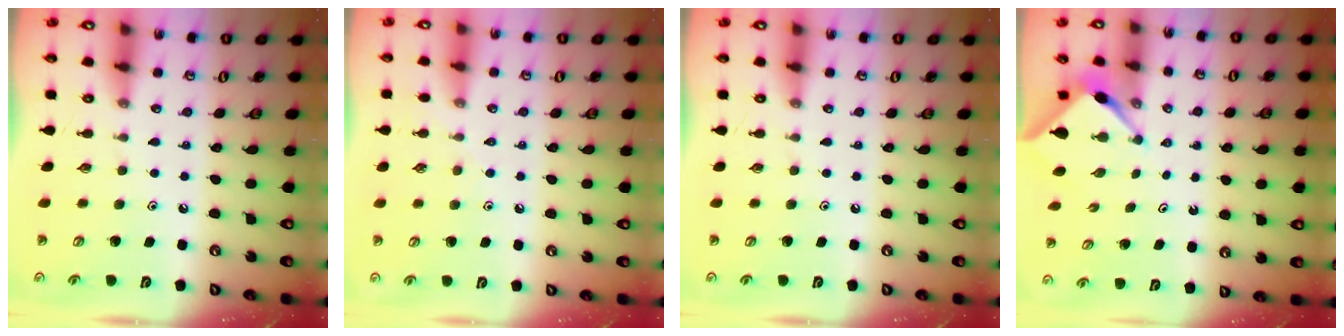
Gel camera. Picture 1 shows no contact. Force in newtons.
{"total": 4.6, "press": 4.5, "slide": 0.7}
{"total": 0.0}
{"total": 3.9, "press": 3.9, "slide": 0.3}